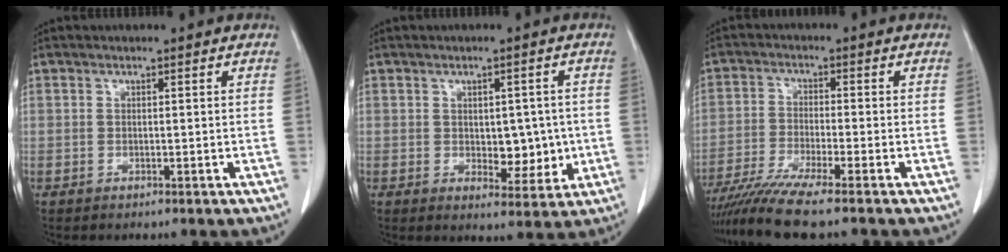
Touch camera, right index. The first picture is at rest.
{"total": 6.0, "force": [-0.3, 3.4, 5.0], "torque": [-0.056, -0.001, 0.006]}
{"total": 8.8, "force": [-7.2, -1.0, 5.1], "torque": [-0.085, -0.028, -0.125]}